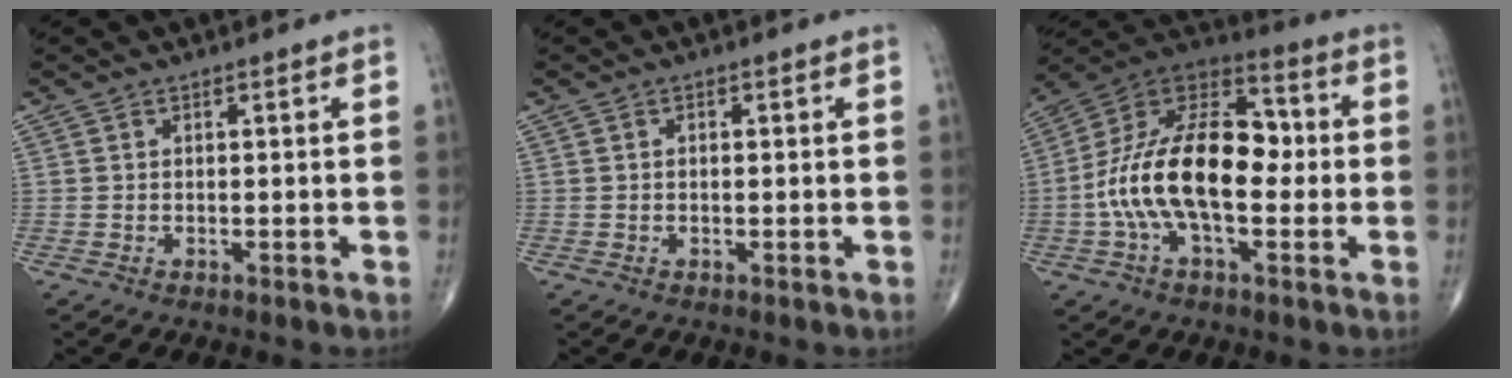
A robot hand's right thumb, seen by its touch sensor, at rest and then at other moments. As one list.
[{"total": 0.7, "force": [0.1, 0.3, 0.6], "torque": [-0.012, 0.006, 0.001]}, {"total": 20.7, "force": [-1.6, 10.9, 17.5], "torque": [-0.313, 0.043, -0.035]}]